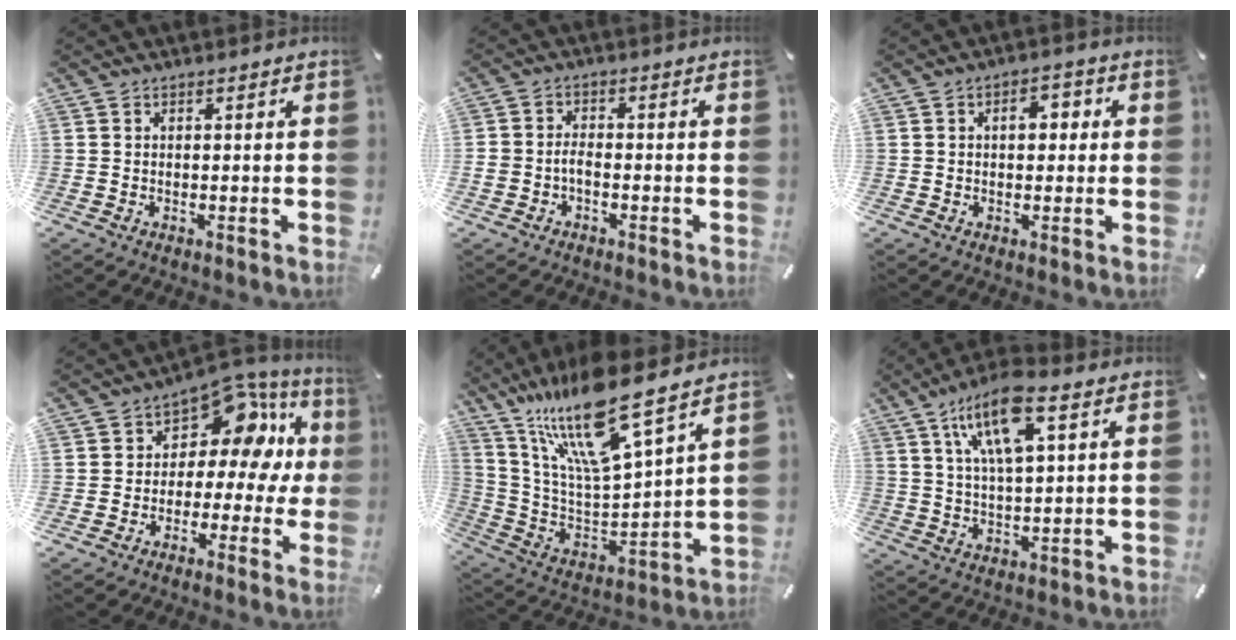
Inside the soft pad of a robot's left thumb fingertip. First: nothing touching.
{"total": 3.2, "force": [-1.5, 2.1, 1.8], "torque": [-0.039, 0.007, -0.031]}
{"total": 4.5, "force": [0.5, 3.0, 3.4], "torque": [-0.037, -0.001, -0.004]}
{"total": 11.3, "force": [5.2, 6.9, 7.3], "torque": [-0.120, -0.042, 0.091]}
{"total": 20.0, "force": [16.0, 3.5, 11.4], "torque": [-0.246, -0.124, 0.269]}
{"total": 13.3, "force": [6.7, 4.7, 10.5], "torque": [-0.207, -0.008, 0.113]}